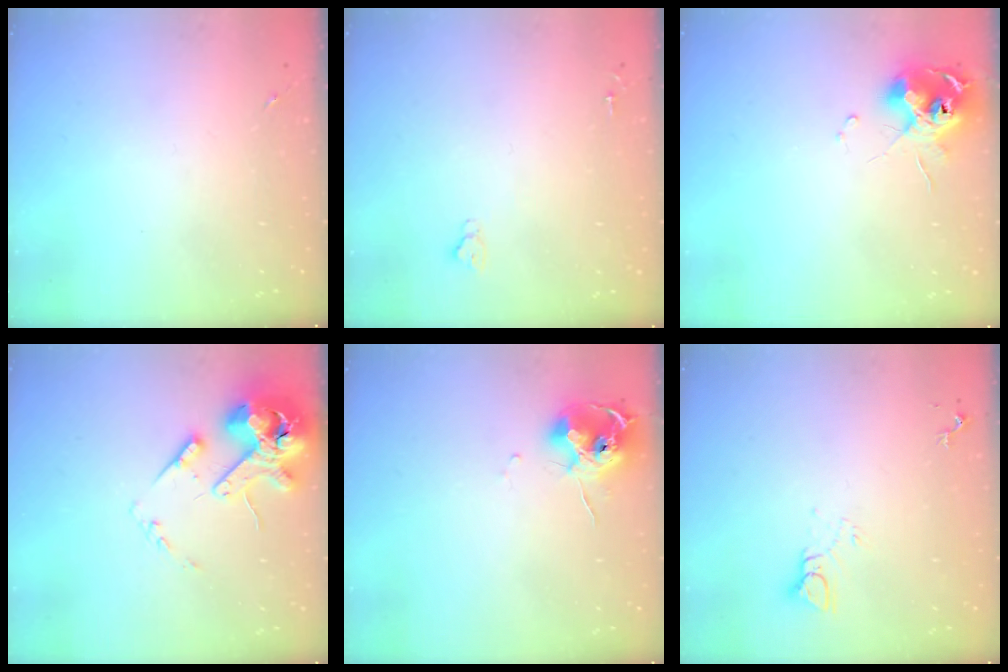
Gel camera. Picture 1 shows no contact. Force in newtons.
{"total": 2.6, "press": 2.5, "slide": 0.3}
{"total": 12.2, "press": 12.1, "slide": 1.3}
{"total": 15.9, "press": 15.7, "slide": 2.5}
{"total": 11.7, "press": 11.7, "slide": 0.7}
{"total": 4.4, "press": 4.4, "slide": 0.3}